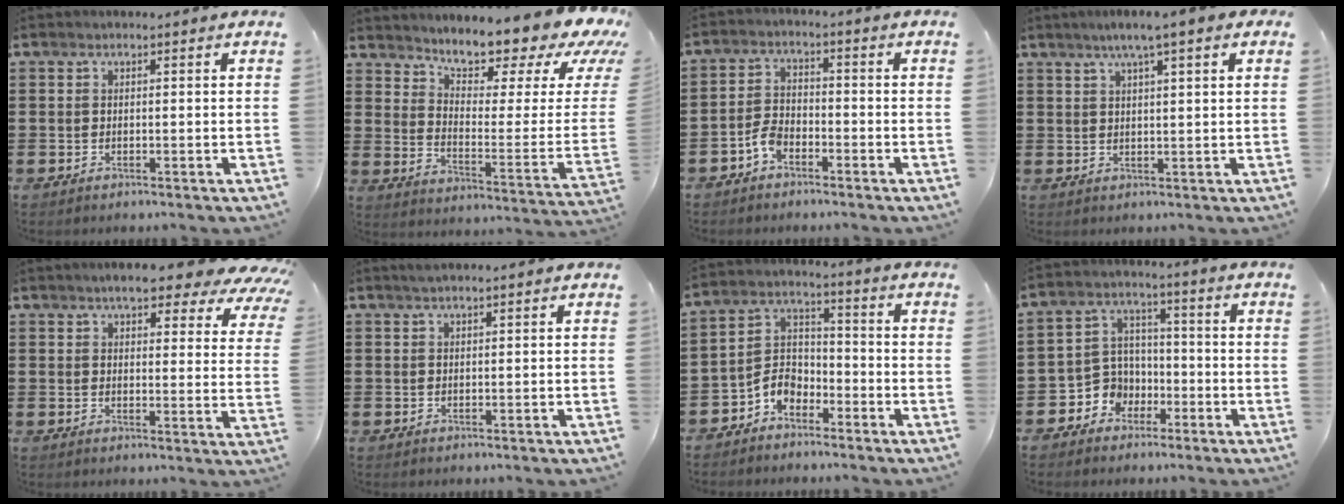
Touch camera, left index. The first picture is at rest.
{"total": 9.9, "force": [8.7, 2.0, 4.3], "torque": [-0.073, -0.082, 0.140]}
{"total": 3.5, "force": [-2.3, 1.8, 1.9], "torque": [-0.051, 0.003, -0.050]}
{"total": 4.0, "force": [2.4, 0.1, 3.2], "torque": [-0.066, 0.004, 0.041]}
{"total": 7.1, "force": [5.9, 1.4, 3.8], "torque": [-0.068, -0.025, 0.099]}
{"total": 1.1, "force": [0.9, 0.1, 0.6], "torque": [-0.012, 0.001, 0.017]}
{"total": 5.7, "force": [-4.1, 3.2, 2.3], "torque": [-0.057, 0.010, -0.084]}
{"total": 5.8, "force": [-2.8, 4.9, 1.1], "torque": [-0.048, 0.006, -0.058]}